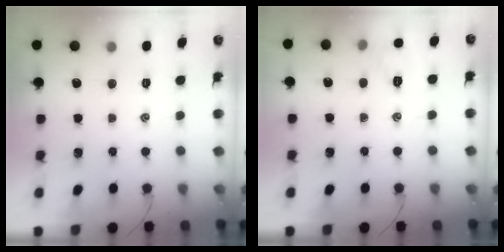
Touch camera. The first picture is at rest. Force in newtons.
{"total": 6.6, "press": 6.3, "slide": 1.8}